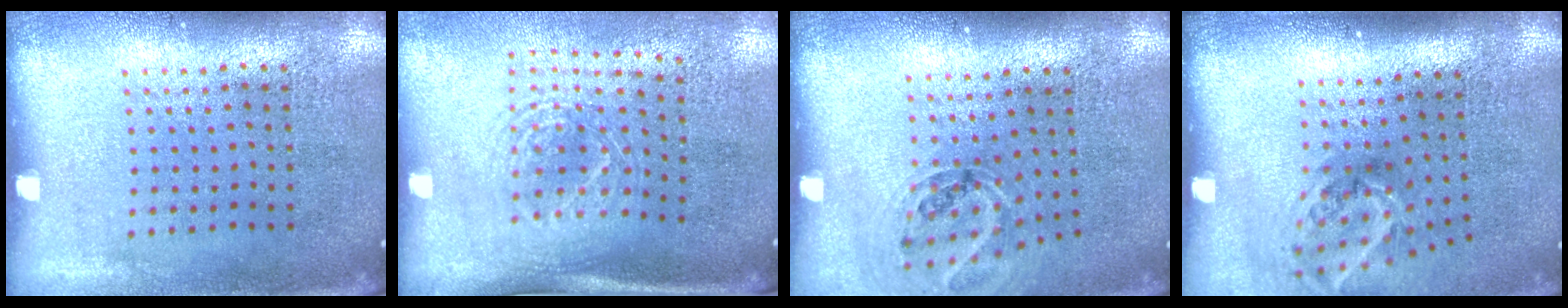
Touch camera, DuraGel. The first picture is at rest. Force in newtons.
{"total": 1.8, "press": 1.3, "slide": 1.2}
{"total": 1.1, "press": 1.1, "slide": 0.3}
{"total": 1.9, "press": 1.2, "slide": 1.5}